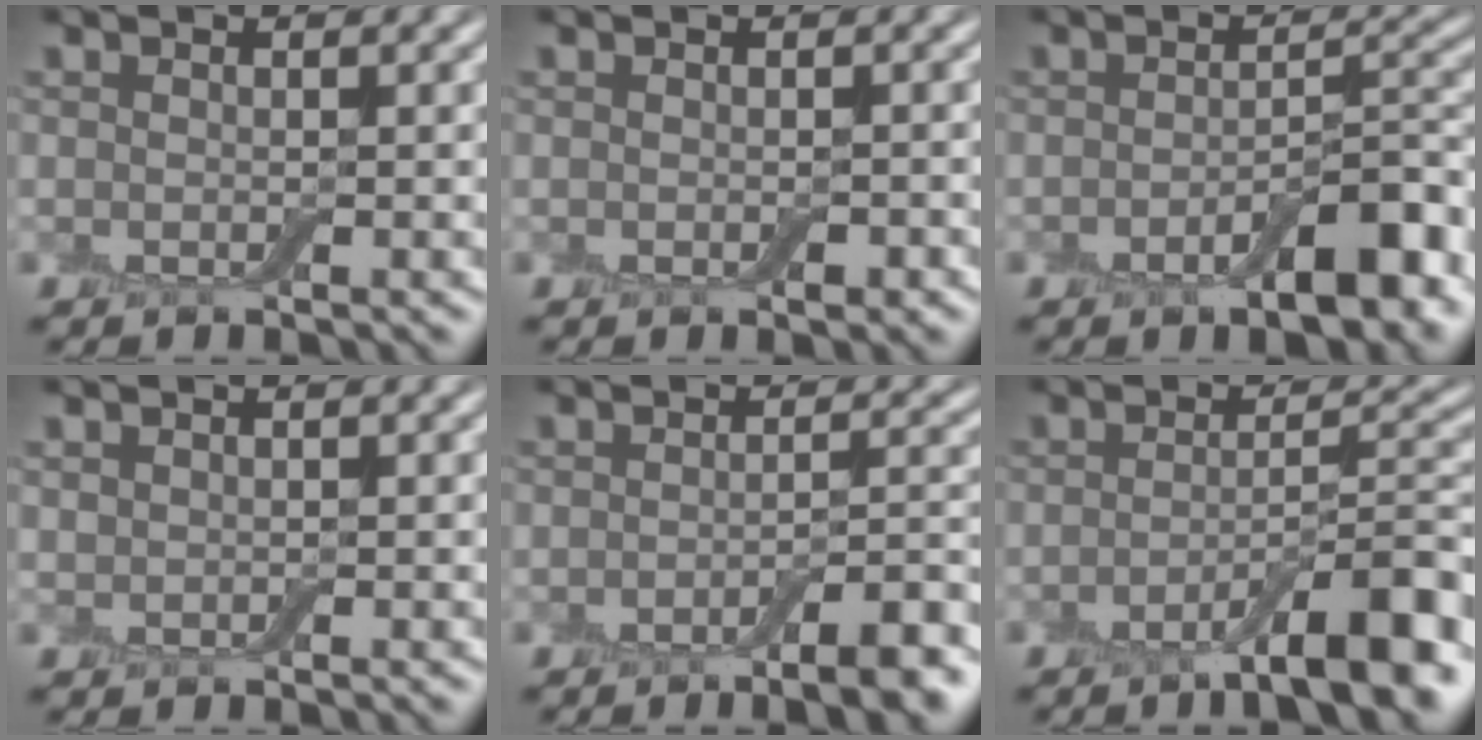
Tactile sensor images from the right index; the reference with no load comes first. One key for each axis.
{"total": 0.8, "fx": -0.3, "fy": 0.3, "fz": 0.7, "tx": -0.011, "ty": 0.001, "tz": -0.003}
{"total": 6.1, "fx": -2.8, "fy": 2.0, "fz": 5.1, "tx": -0.069, "ty": 0.008, "tz": -0.043}
{"total": 0.6, "fx": 0.4, "fy": 0.4, "fz": 0.1, "tx": -0.003, "ty": 0.000, "tz": 0.009}
{"total": 5.3, "fx": -3.2, "fy": 1.3, "fz": 4.0, "tx": -0.049, "ty": 0.002, "tz": -0.046}
{"total": 7.5, "fx": -4.0, "fy": 1.6, "fz": 6.2, "tx": -0.083, "ty": 0.009, "tz": -0.063}